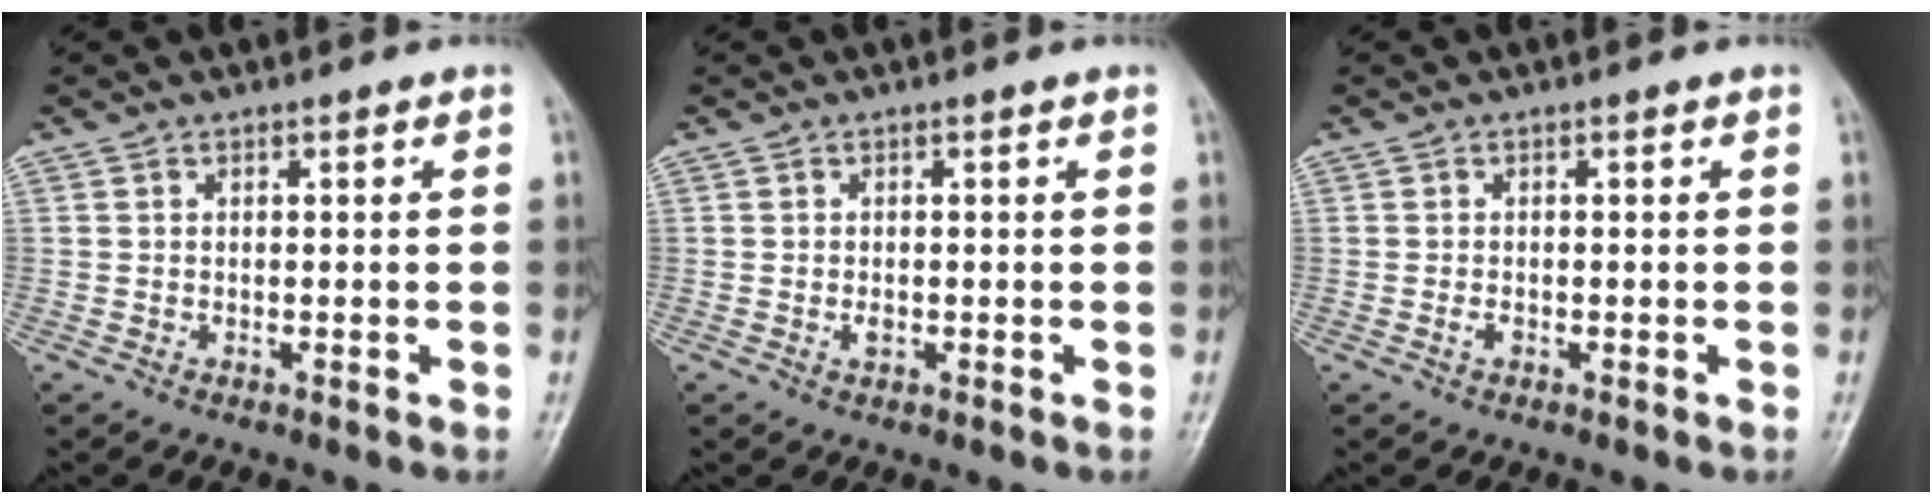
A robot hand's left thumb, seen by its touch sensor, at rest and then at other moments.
{"total": 1.2, "force": [0.0, 0.6, 1.0], "torque": [-0.015, -0.002, 0.002]}
{"total": 1.0, "force": [-0.1, 0.5, 0.8], "torque": [-0.015, 0.002, 0.000]}